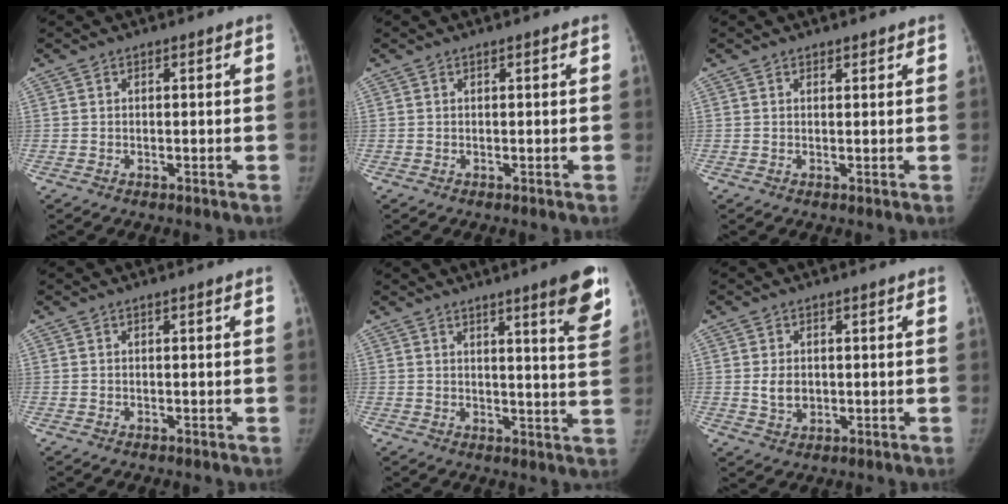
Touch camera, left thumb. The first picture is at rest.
{"total": 0.0}
{"total": 0.9, "force": [0.7, 0.5, 0.0], "torque": [0.008, -0.005, 0.007]}
{"total": 0.0}
{"total": 9.9, "force": [6.0, 0.9, 7.8], "torque": [-0.085, -0.037, 0.072]}
{"total": 3.9, "force": [0.2, 3.0, 2.4], "torque": [-0.032, -0.005, 0.011]}